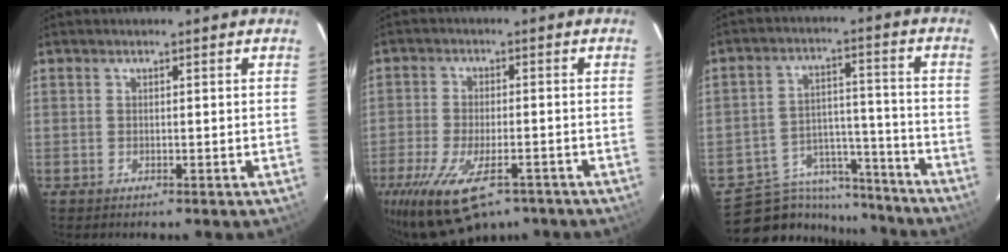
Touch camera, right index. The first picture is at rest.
{"total": 15.7, "force": [-10.0, 6.7, 10.0], "torque": [-0.217, -0.037, -0.163]}
{"total": 15.9, "force": [-13.7, 7.7, 2.5], "torque": [-0.063, 0.048, -0.192]}